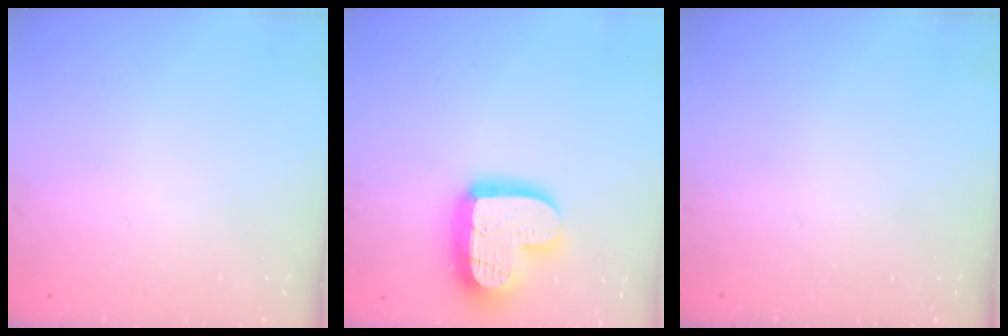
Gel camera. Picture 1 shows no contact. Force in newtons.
{"total": 17.4, "press": 17.4, "slide": 1.7}
{"total": 0.0}